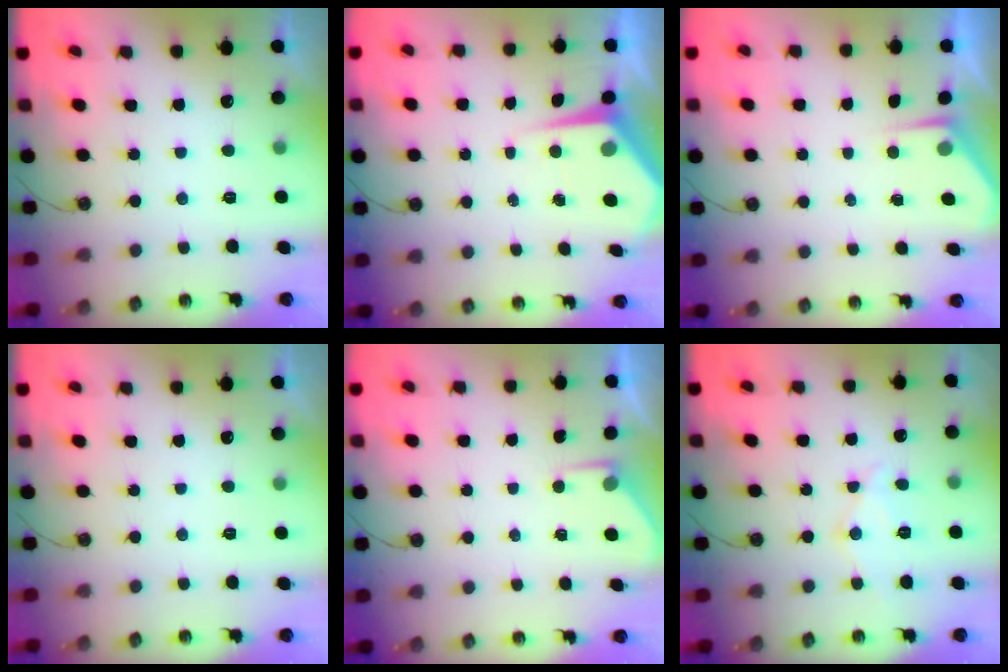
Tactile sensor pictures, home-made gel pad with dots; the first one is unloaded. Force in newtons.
{"total": 5.3, "press": 5.3, "slide": 0.1}
{"total": 2.7, "press": 2.7, "slide": 0.3}
{"total": 0.0}
{"total": 3.1, "press": 3.1, "slide": 0.4}
{"total": 11.3, "press": 11.3, "slide": 1.1}